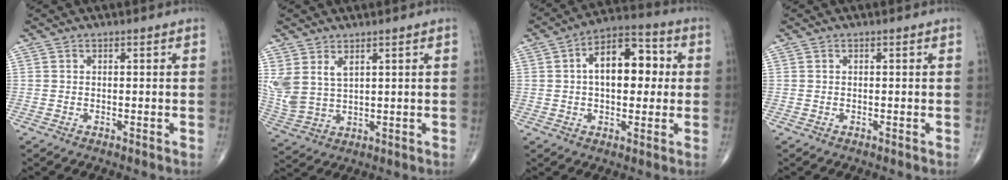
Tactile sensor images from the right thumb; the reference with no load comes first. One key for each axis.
{"total": 7.0, "fx": 3.2, "fy": 3.8, "fz": 4.9, "tx": -0.109, "ty": -0.010, "tz": 0.078}
{"total": 13.4, "fx": 1.8, "fy": 7.6, "fz": 10.9, "tx": -0.135, "ty": 0.025, "tz": 0.017}
{"total": 0.0}